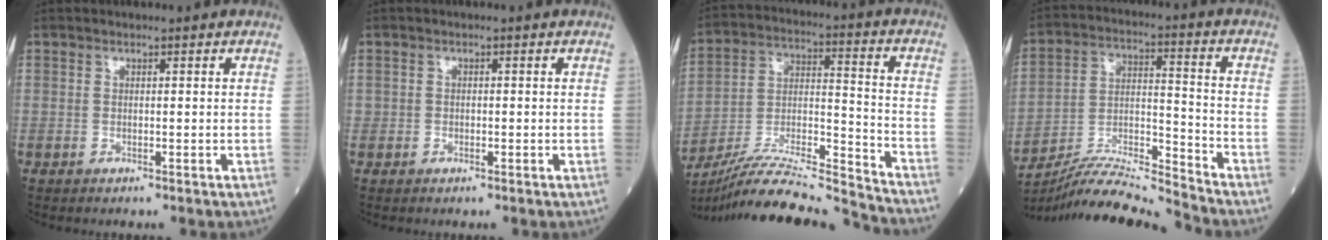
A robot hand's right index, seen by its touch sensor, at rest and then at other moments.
{"total": 1.0, "force": [-0.2, 0.9, 0.3], "torque": [-0.003, 0.002, -0.001]}
{"total": 21.5, "force": [-20.4, -1.0, 6.8], "torque": [-0.148, -0.011, -0.341]}
{"total": 12.8, "force": [-12.4, -2.2, 2.5], "torque": [-0.045, 0.021, -0.230]}